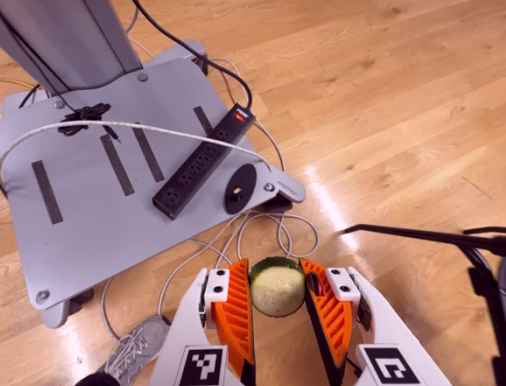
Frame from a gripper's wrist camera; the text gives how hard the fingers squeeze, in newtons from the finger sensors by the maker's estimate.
{"total": 7.9, "left": 7.7, "right": 8.1}